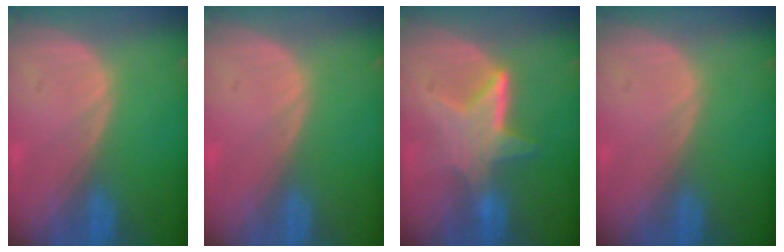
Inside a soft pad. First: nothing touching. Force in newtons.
{"total": 0.0}
{"total": 6.7, "press": 6.1, "slide": 2.7}
{"total": 0.0}